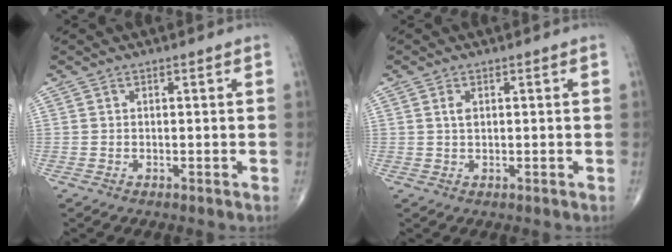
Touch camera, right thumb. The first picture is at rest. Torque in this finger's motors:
{"motor_torque": [-0.49, -0.16, 0.25, 0.07, 0.02]}